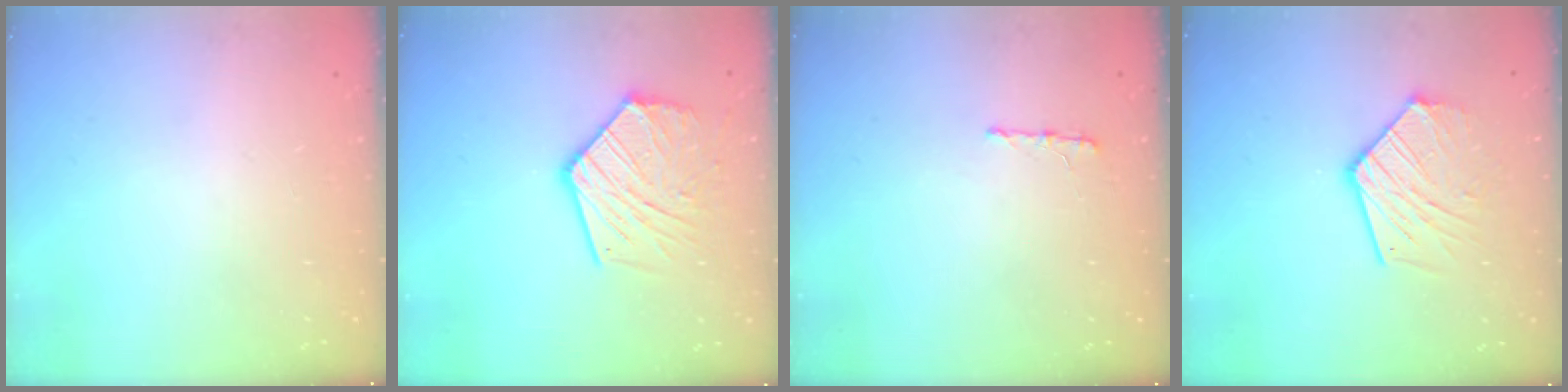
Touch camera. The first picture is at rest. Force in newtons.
{"total": 16.4, "press": 16.3, "slide": 1.7}
{"total": 5.1, "press": 5.1, "slide": 0.4}
{"total": 13.8, "press": 13.7, "slide": 1.6}